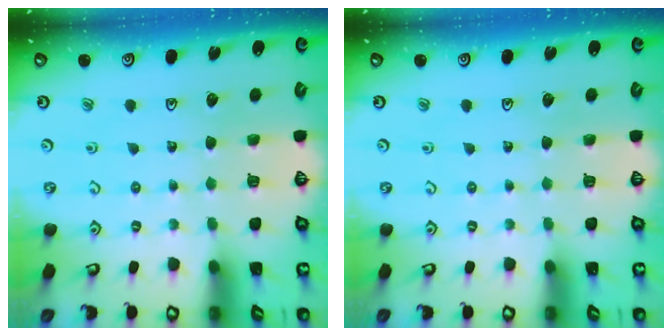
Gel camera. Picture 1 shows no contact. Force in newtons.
{"total": 0.0}